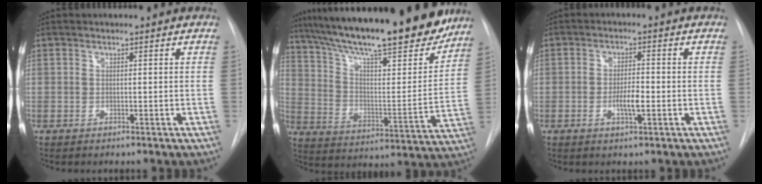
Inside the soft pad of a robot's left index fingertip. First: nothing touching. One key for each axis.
{"total": 26.4, "fx": 21.9, "fy": 3.9, "fz": 14.1, "tx": -0.238, "ty": -0.017, "tz": 0.325}
{"total": 3.8, "fx": -1.1, "fy": 0.8, "fz": 3.6, "tx": -0.063, "ty": 0.000, "tz": -0.016}